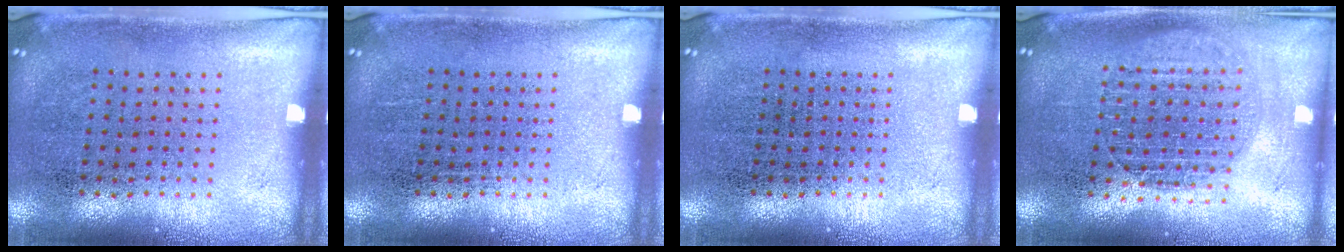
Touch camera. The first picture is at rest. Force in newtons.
{"total": 0.0}
{"total": 0.0}
{"total": 1.6, "press": 1.4, "slide": 0.7}